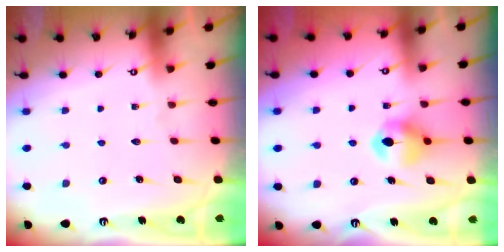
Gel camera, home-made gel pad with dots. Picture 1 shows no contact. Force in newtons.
{"total": 7.8, "press": 7.8, "slide": 0.7}